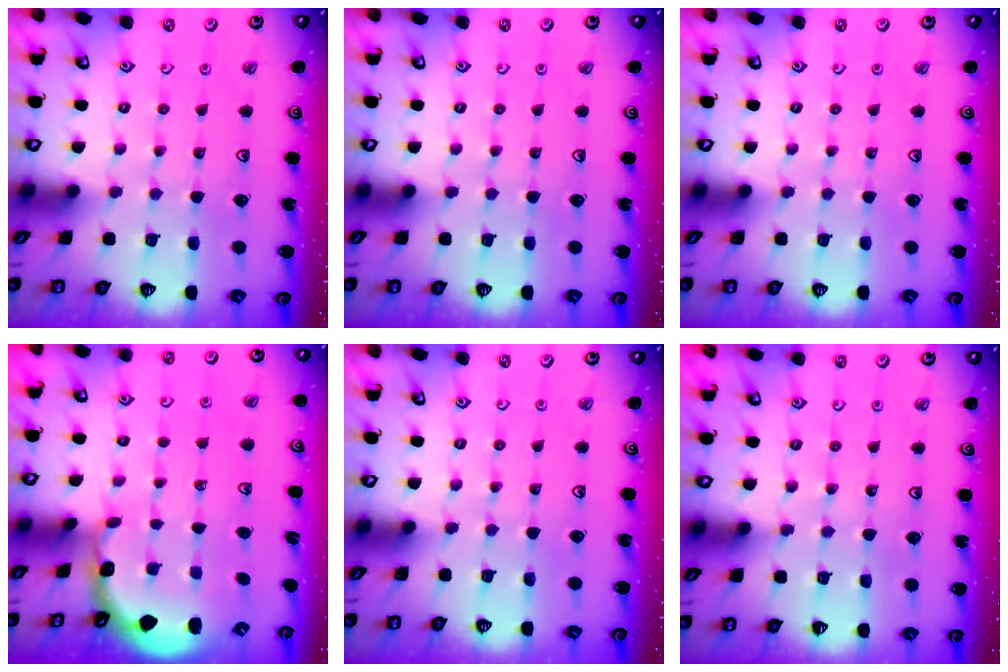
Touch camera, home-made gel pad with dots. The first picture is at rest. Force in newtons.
{"total": 0.0}
{"total": 0.0}
{"total": 1.6, "press": 1.5, "slide": 0.4}
{"total": 0.0}
{"total": 2.4, "press": 2.4, "slide": 0.5}